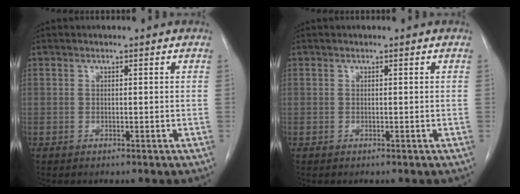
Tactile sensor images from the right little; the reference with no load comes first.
{"total": 0.0}